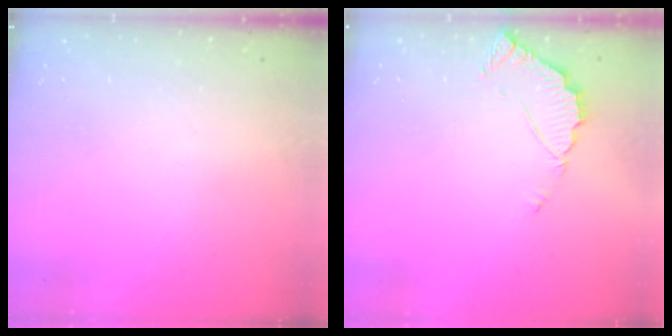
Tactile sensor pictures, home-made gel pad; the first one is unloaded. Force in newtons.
{"total": 3.8, "press": 3.7, "slide": 0.3}